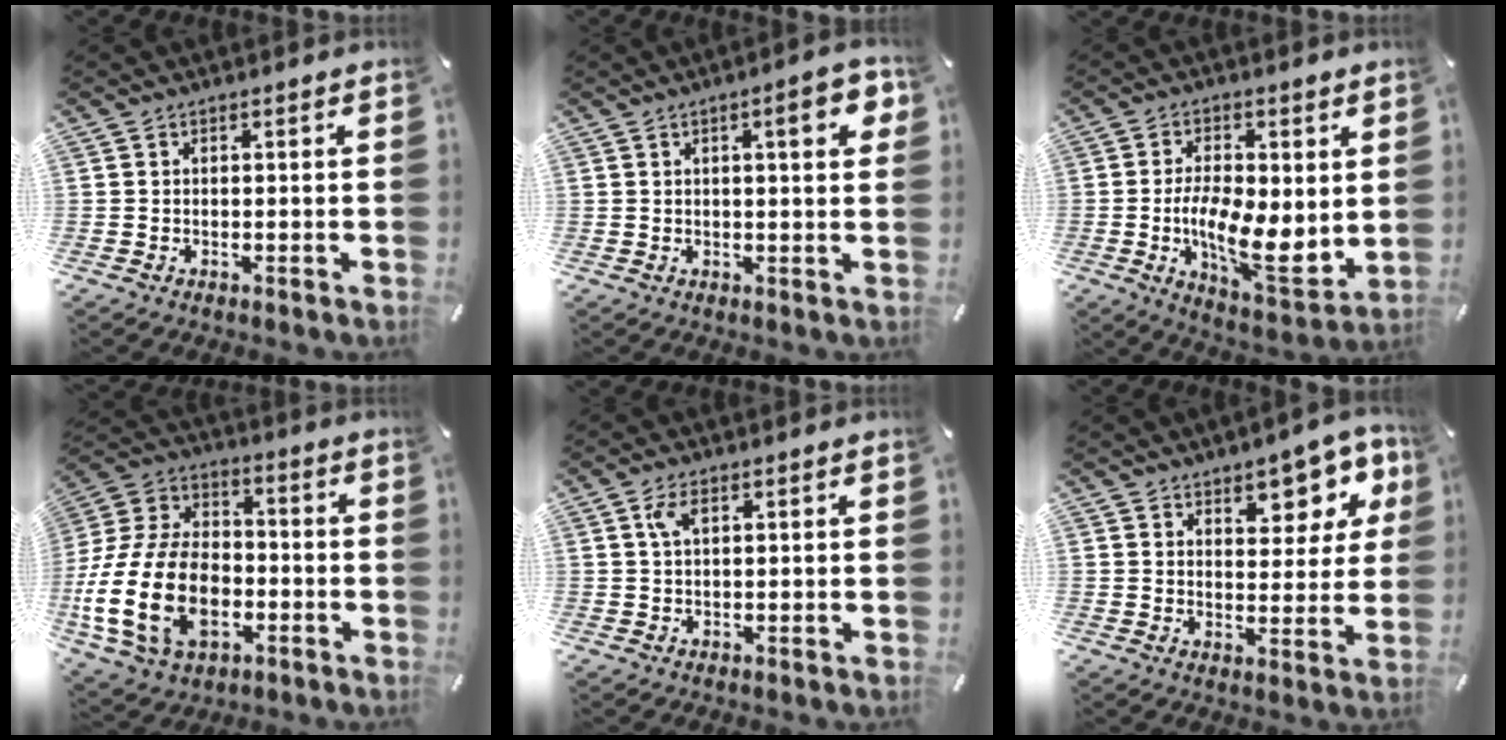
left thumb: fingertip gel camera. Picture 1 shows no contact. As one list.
[{"total": 7.4, "force": [2.7, 1.8, 6.6], "torque": [-0.089, -0.007, 0.035]}, {"total": 13.8, "force": [-0.7, 6.5, 12.2], "torque": [-0.197, -0.014, -0.006]}, {"total": 21.8, "force": [-6.0, 14.8, 14.8], "torque": [-0.319, 0.021, -0.102]}, {"total": 3.1, "force": [1.1, 1.3, 2.6], "torque": [-0.056, 0.007, 0.018]}, {"total": 10.5, "force": [6.8, 5.5, 5.9], "torque": [-0.057, -0.046, 0.112]}]